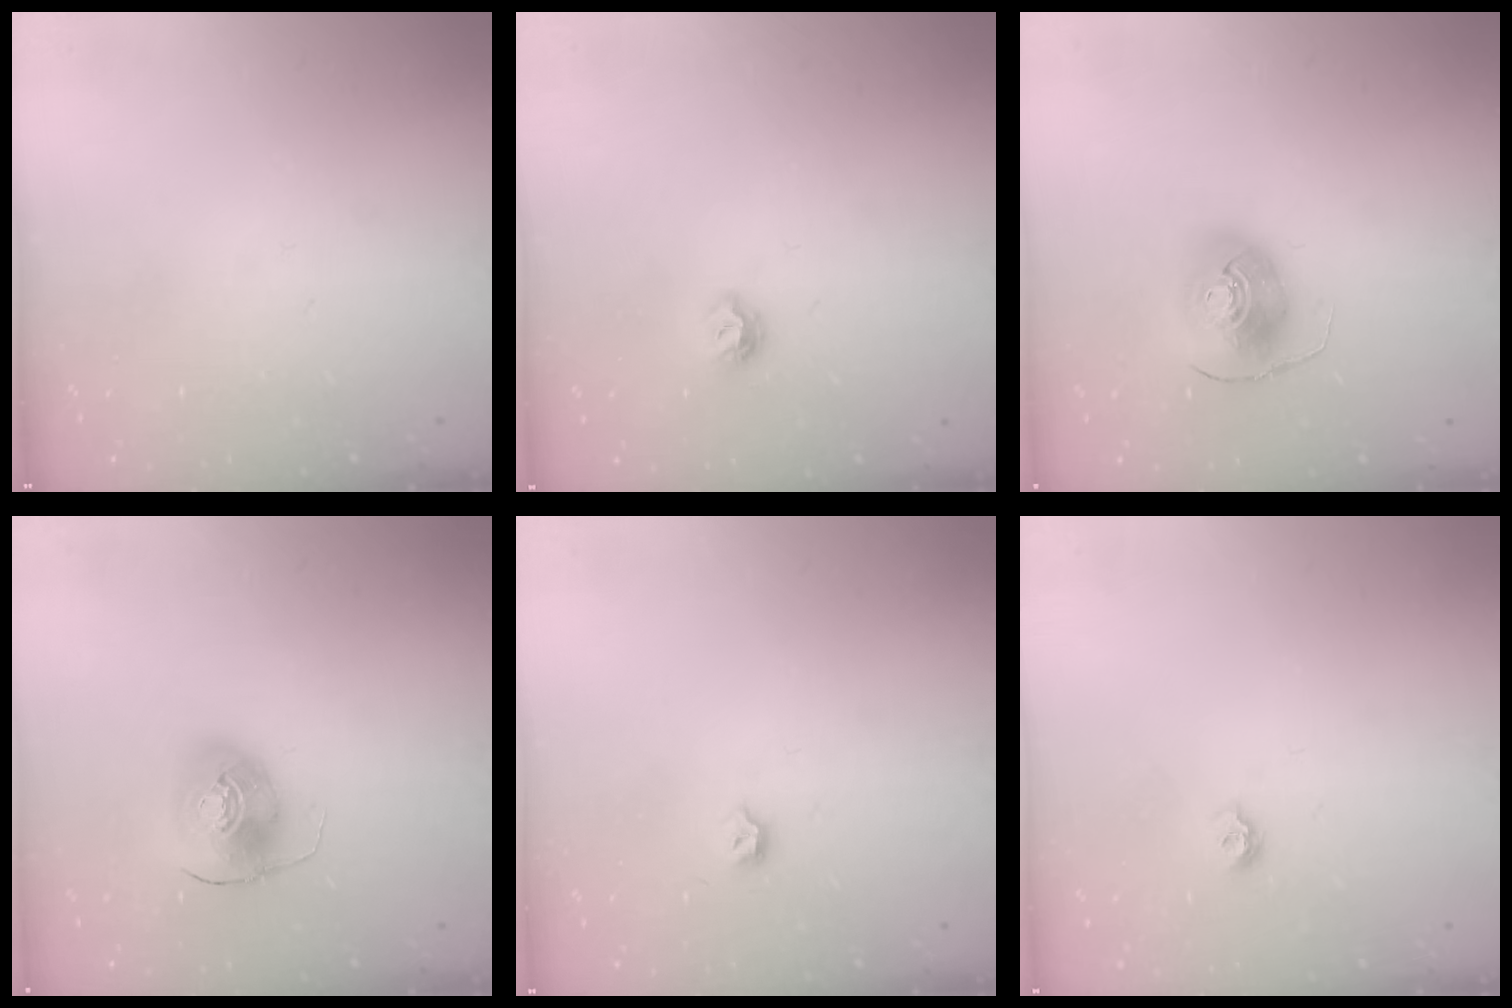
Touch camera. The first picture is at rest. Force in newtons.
{"total": 6.4, "press": 6.4, "slide": 0.7}
{"total": 10.2, "press": 10.1, "slide": 1.1}
{"total": 8.9, "press": 8.7, "slide": 1.5}
{"total": 3.4, "press": 3.3, "slide": 0.7}
{"total": 5.7, "press": 5.7, "slide": 0.6}